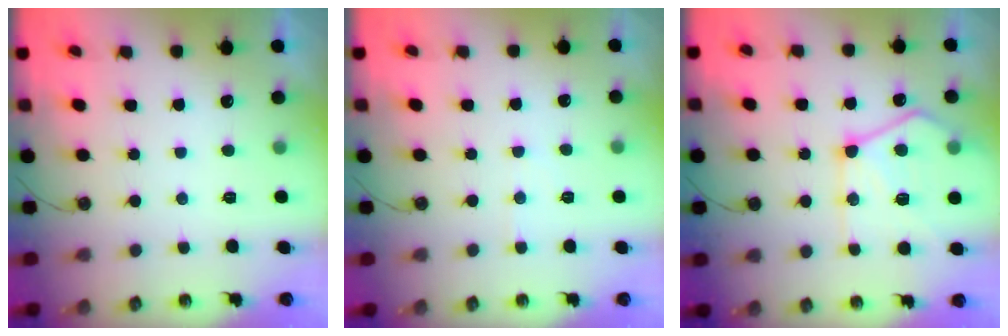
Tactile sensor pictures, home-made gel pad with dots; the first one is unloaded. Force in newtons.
{"total": 3.6, "press": 3.6, "slide": 0.5}
{"total": 15.7, "press": 15.7, "slide": 1.3}